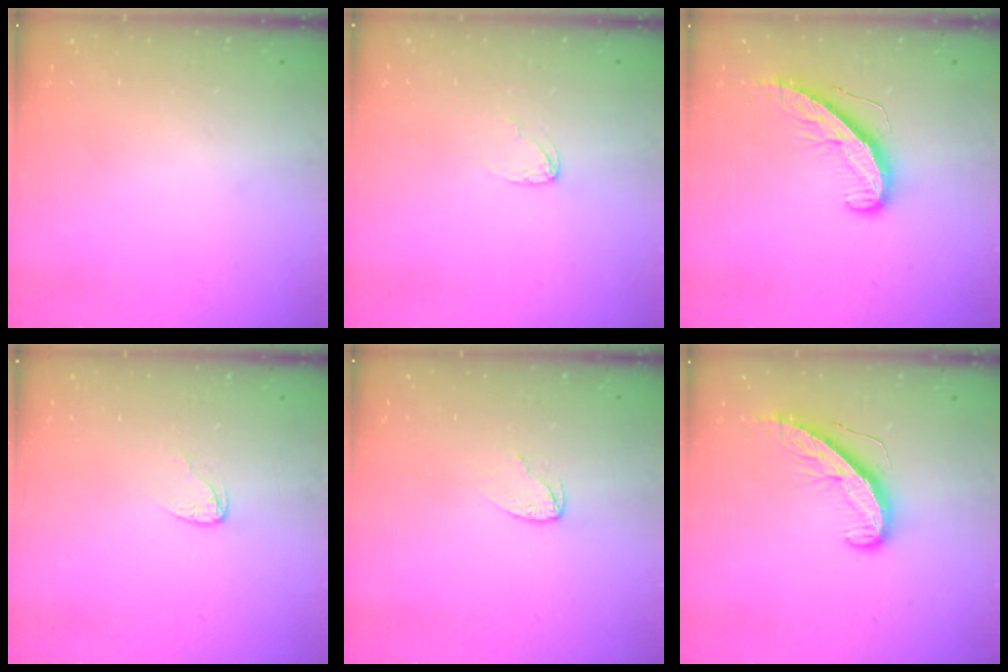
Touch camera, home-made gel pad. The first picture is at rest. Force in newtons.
{"total": 2.9, "press": 2.9, "slide": 0.2}
{"total": 9.3, "press": 9.3, "slide": 0.2}
{"total": 2.7, "press": 2.7, "slide": 0.2}
{"total": 3.0, "press": 3.0, "slide": 0.3}
{"total": 9.3, "press": 9.3, "slide": 0.2}